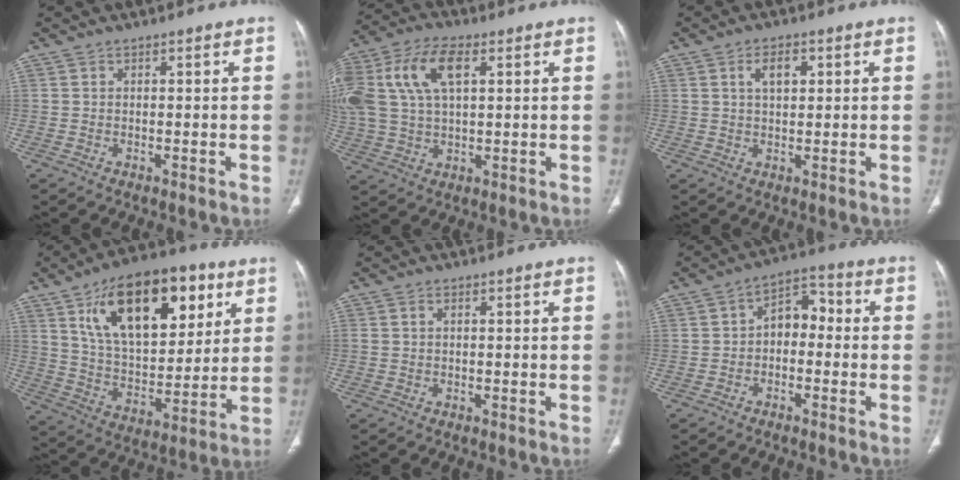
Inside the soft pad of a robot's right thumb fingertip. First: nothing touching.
{"total": 16.4, "force": [5.0, 8.8, 12.9], "torque": [-0.297, 0.022, 0.093]}
{"total": 4.3, "force": [1.5, 2.4, 3.3], "torque": [-0.052, 0.001, 0.028]}
{"total": 24.5, "force": [10.9, 12.7, 17.9], "torque": [-0.252, -0.028, 0.187]}
{"total": 0.8, "force": [0.2, 0.4, 0.6], "torque": [-0.015, 0.005, 0.006]}
{"total": 6.8, "force": [-0.8, 4.7, 4.8], "torque": [-0.051, 0.037, -0.028]}